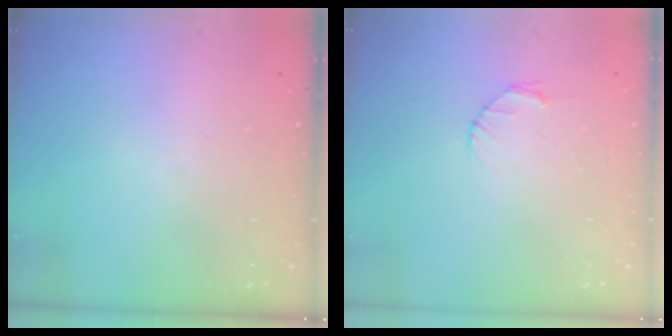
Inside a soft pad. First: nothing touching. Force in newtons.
{"total": 2.7, "press": 2.7, "slide": 0.4}